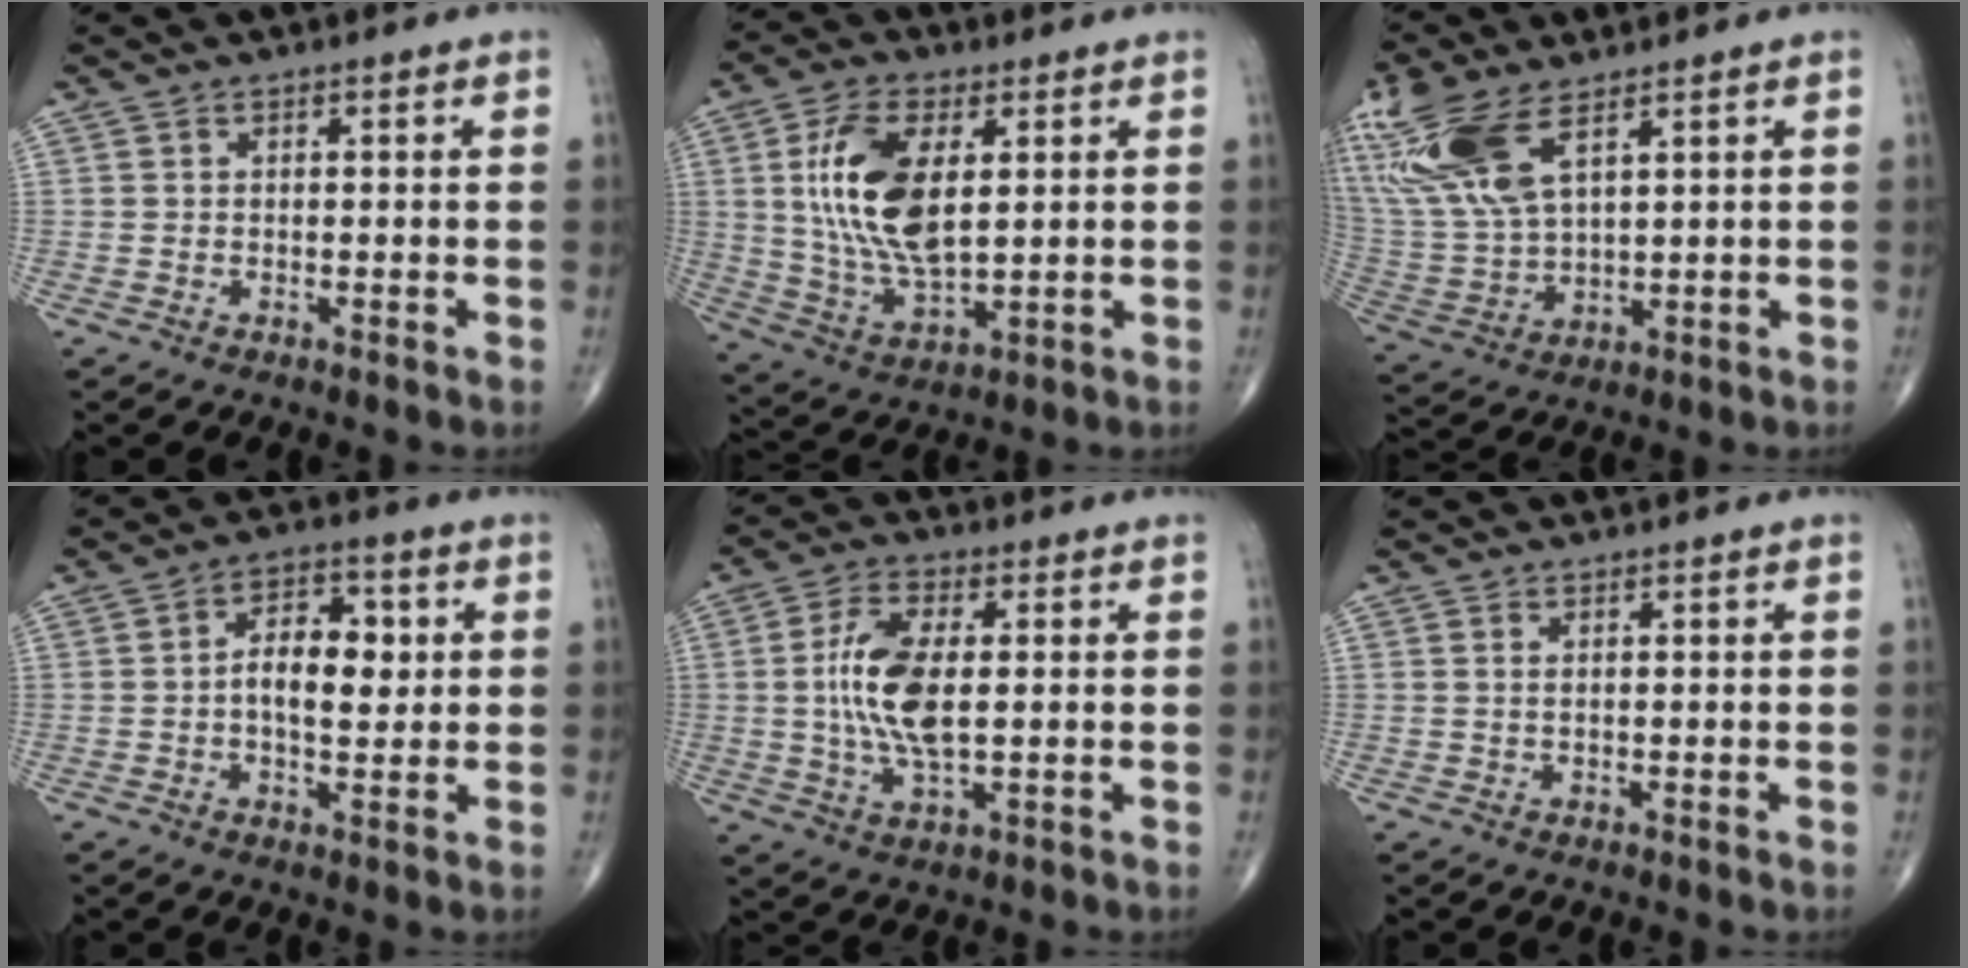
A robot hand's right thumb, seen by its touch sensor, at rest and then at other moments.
{"total": 15.5, "force": [3.3, 7.5, 13.1], "torque": [-0.253, -0.016, 0.070]}
{"total": 16.2, "force": [8.6, 7.0, 11.9], "torque": [-0.272, -0.019, 0.181]}
{"total": 8.7, "force": [0.6, 4.9, 7.2], "torque": [-0.093, 0.010, 0.005]}
{"total": 11.2, "force": [0.6, 4.9, 10.1], "torque": [-0.207, -0.004, 0.012]}
{"total": 0.7, "force": [0.3, 0.2, 0.6], "torque": [-0.016, 0.002, 0.007]}